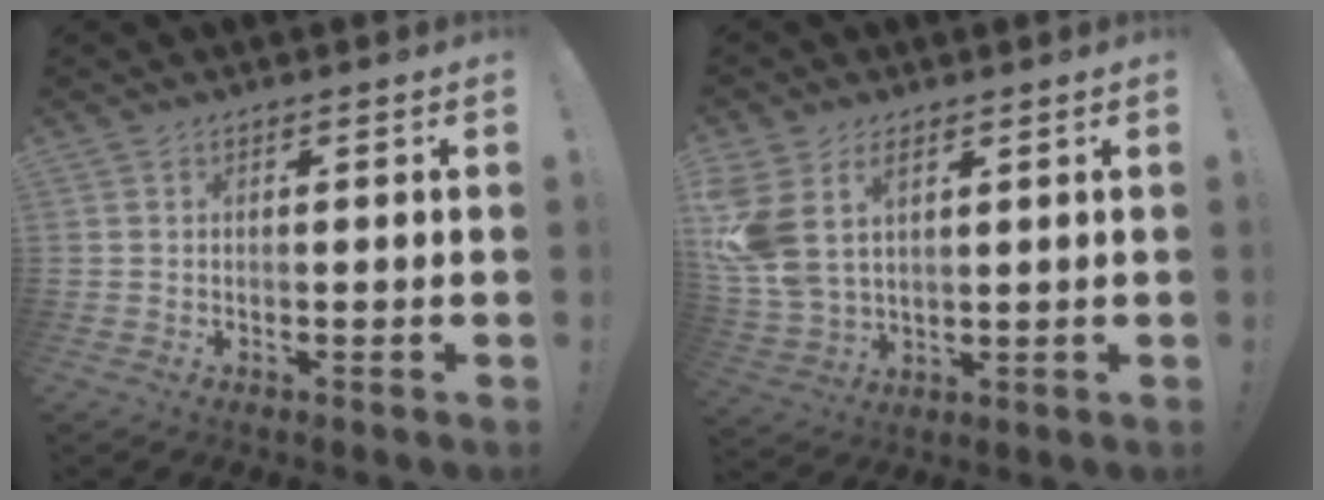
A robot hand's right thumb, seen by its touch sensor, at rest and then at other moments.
{"total": 10.0, "force": [4.7, 6.3, 6.2], "torque": [-0.120, -0.026, 0.092]}